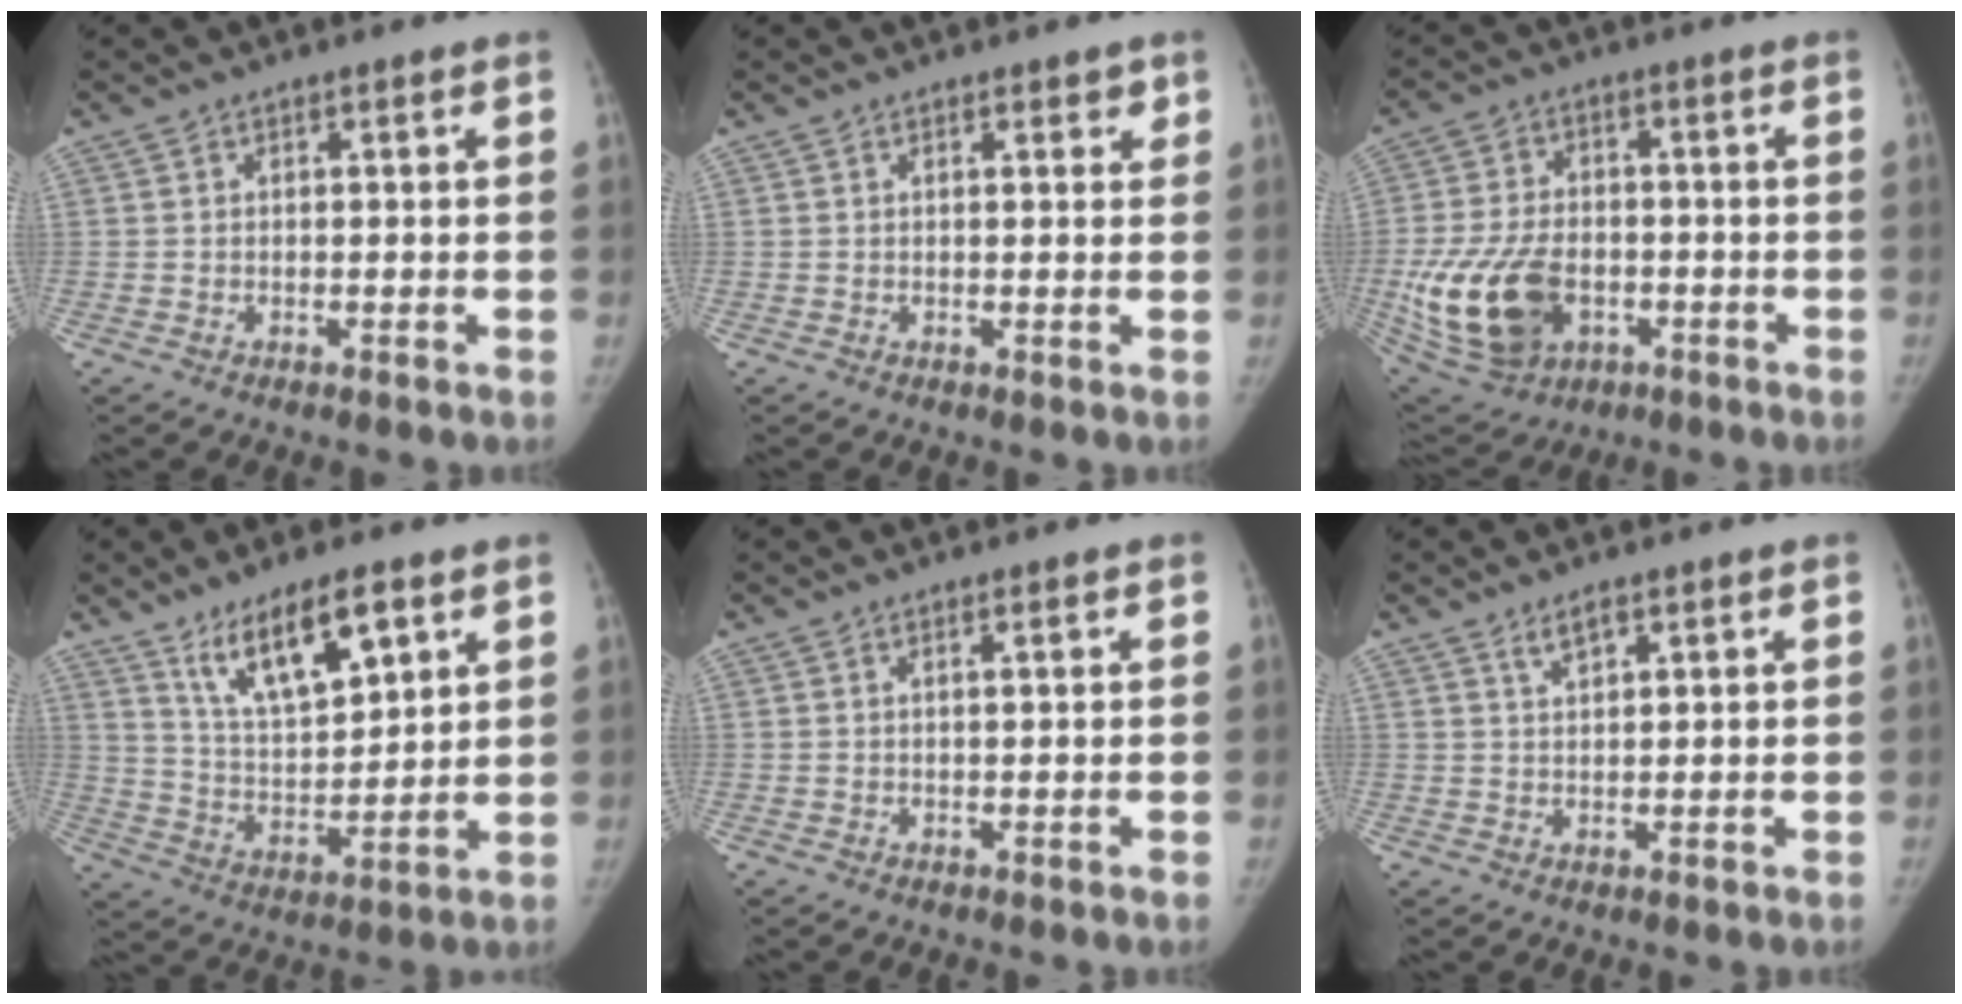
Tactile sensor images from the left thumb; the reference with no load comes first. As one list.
[{"total": 1.7, "force": [1.0, 0.7, 1.2], "torque": [-0.007, -0.003, 0.010]}, {"total": 17.1, "force": [-4.0, 11.5, 12.0], "torque": [-0.234, 0.004, -0.055]}, {"total": 13.1, "force": [7.6, 4.8, 9.6], "torque": [-0.144, -0.041, 0.146]}, {"total": 1.1, "force": [0.5, 0.1, 1.0], "torque": [-0.017, 0.002, 0.008]}, {"total": 2.5, "force": [1.7, 0.9, 1.6], "torque": [-0.027, -0.007, 0.036]}]